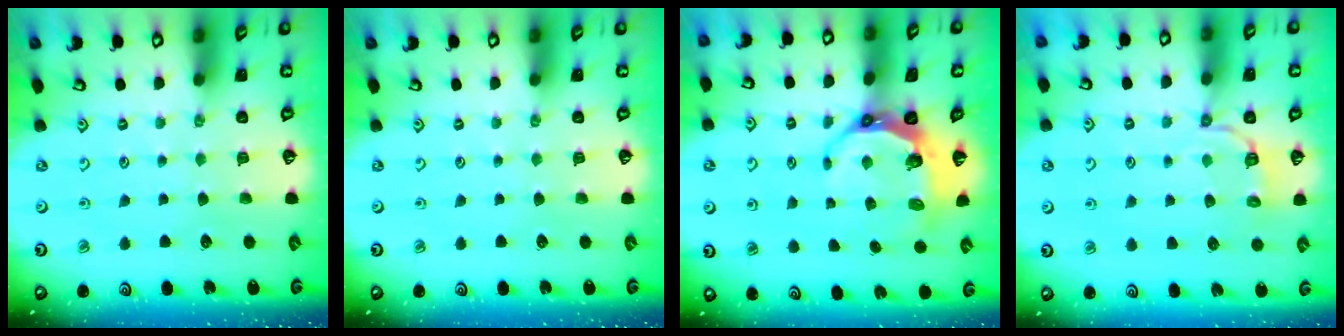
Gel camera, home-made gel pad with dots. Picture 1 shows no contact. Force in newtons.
{"total": 0.0}
{"total": 8.8, "press": 7.8, "slide": 3.9}
{"total": 3.7, "press": 3.0, "slide": 2.1}